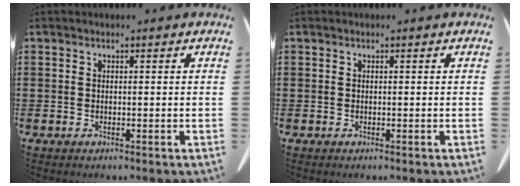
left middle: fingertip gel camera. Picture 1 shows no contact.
{"total": 0.0}